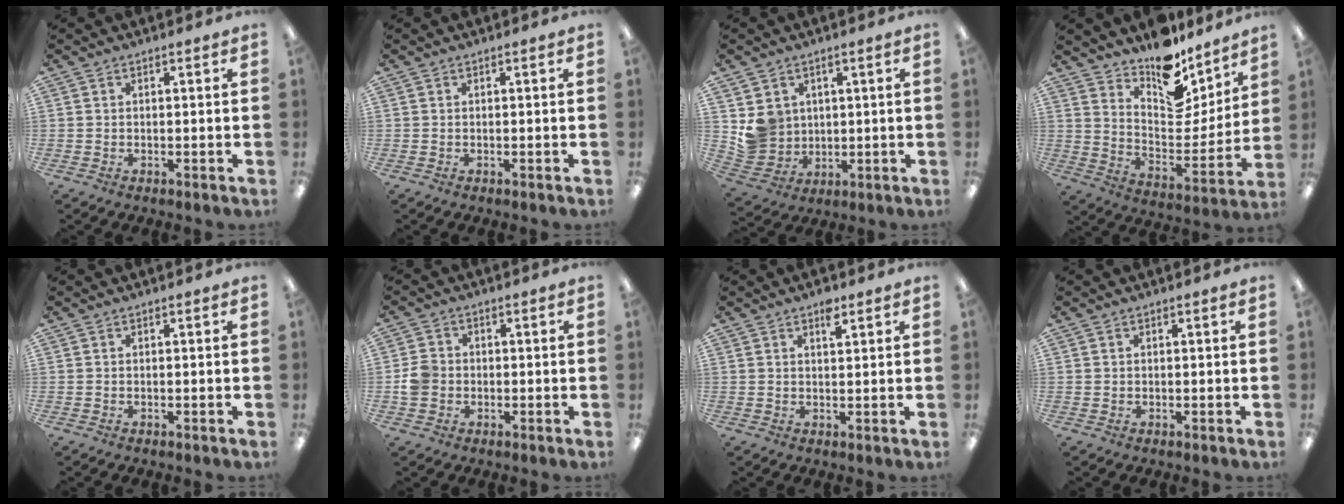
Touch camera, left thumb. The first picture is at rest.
{"total": 0.0}
{"total": 7.4, "force": [2.6, 6.8, 0.9], "torque": [-0.022, -0.006, 0.057]}
{"total": 14.9, "force": [12.3, 6.5, 5.4], "torque": [-0.070, -0.115, 0.214]}
{"total": 0.0}
{"total": 4.5, "force": [-0.6, 4.0, 1.9], "torque": [-0.027, 0.009, -0.012]}
{"total": 3.2, "force": [2.2, 1.1, 2.1], "torque": [-0.022, -0.008, 0.033]}
{"total": 0.5, "force": [0.2, 0.5, 0.0], "torque": [-0.001, 0.004, 0.003]}